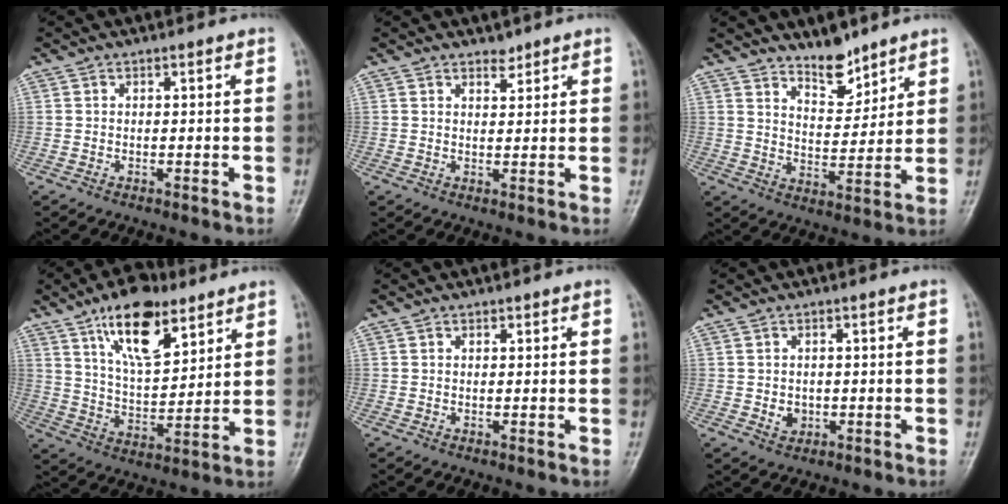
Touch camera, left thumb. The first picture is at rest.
{"total": 1.9, "force": [1.6, 0.9, 0.5], "torque": [0.005, -0.012, 0.023]}
{"total": 7.4, "force": [6.1, 3.0, 3.0], "torque": [-0.024, -0.054, 0.109]}
{"total": 15.3, "force": [8.9, 6.7, 10.5], "torque": [-0.146, -0.043, 0.157]}
{"total": 0.6, "force": [0.4, 0.5, 0.2], "torque": [0.001, -0.002, 0.004]}
{"total": 2.7, "force": [-0.3, 2.3, 1.4], "torque": [-0.012, 0.000, 0.002]}